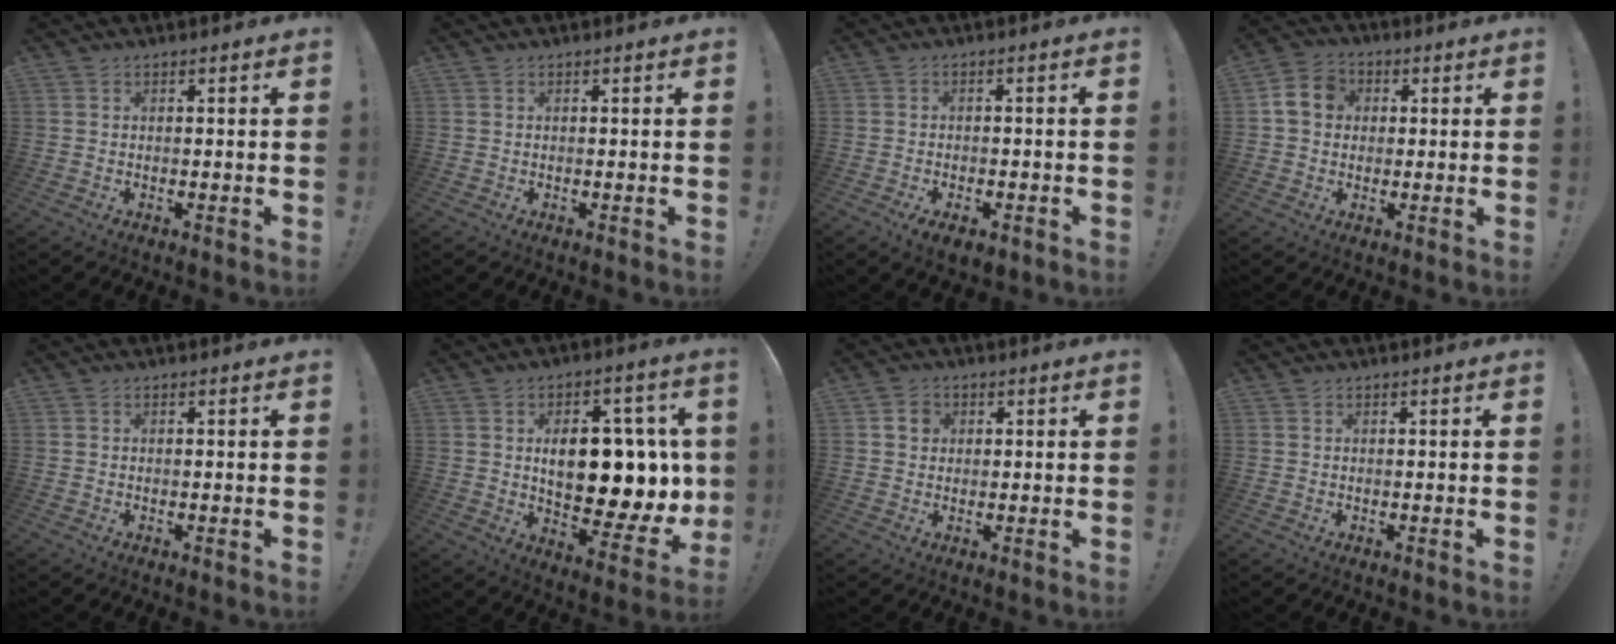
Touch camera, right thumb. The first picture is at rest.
{"total": 0.0}
{"total": 4.4, "force": [-2.6, 1.8, 3.1], "torque": [-0.047, 0.010, -0.040]}
{"total": 8.2, "force": [1.3, 6.9, 4.2], "torque": [-0.064, 0.015, 0.032]}
{"total": 0.0}
{"total": 17.8, "force": [1.8, 9.8, 14.7], "torque": [-0.206, -0.012, 0.035]}
{"total": 3.7, "force": [0.8, 3.3, 1.5], "torque": [-0.012, 0.001, 0.013]}
{"total": 0.0}